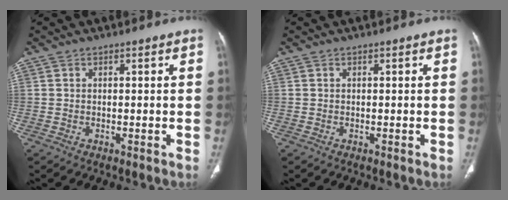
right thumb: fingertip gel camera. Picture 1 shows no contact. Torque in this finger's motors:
{"motor_torque": [0.00, 0.00, 0.00, 0.00, 0.00]}